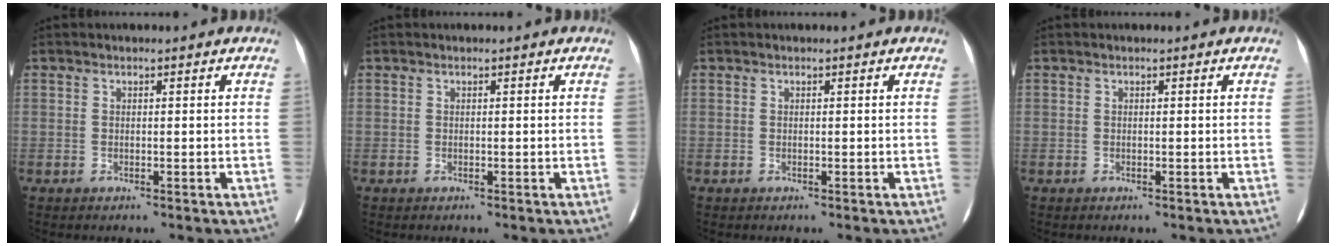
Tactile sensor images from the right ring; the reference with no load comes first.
{"total": 0.0}
{"total": 0.0}
{"total": 0.0}